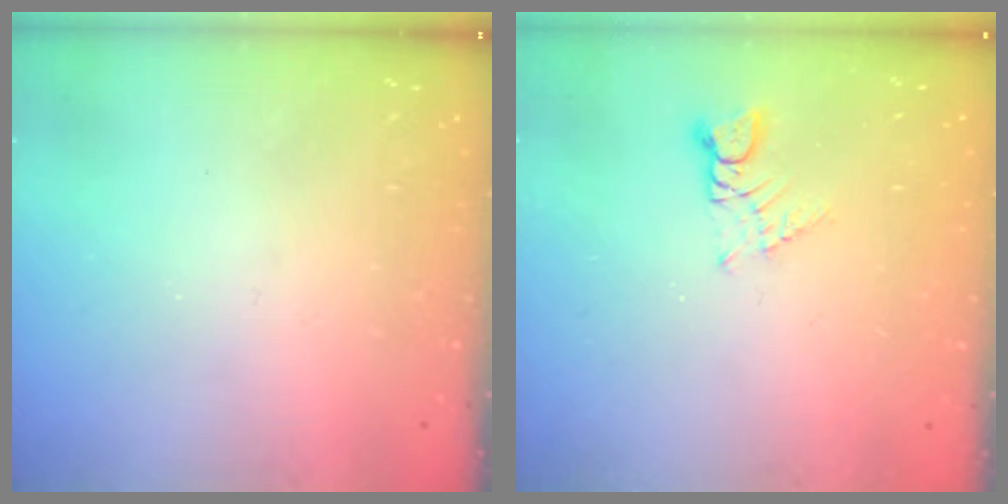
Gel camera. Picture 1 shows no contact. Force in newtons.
{"total": 3.0, "press": 3.0, "slide": 0.2}